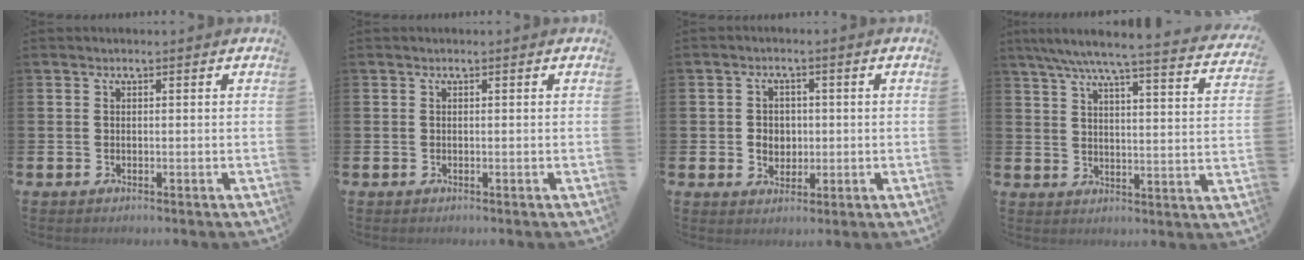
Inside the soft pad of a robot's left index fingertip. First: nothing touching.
{"total": 0.0}
{"total": 3.0, "force": [0.2, 2.8, 1.1], "torque": [-0.010, 0.003, -0.006]}
{"total": 6.3, "force": [5.6, 0.3, 2.9], "torque": [-0.076, -0.040, 0.091]}